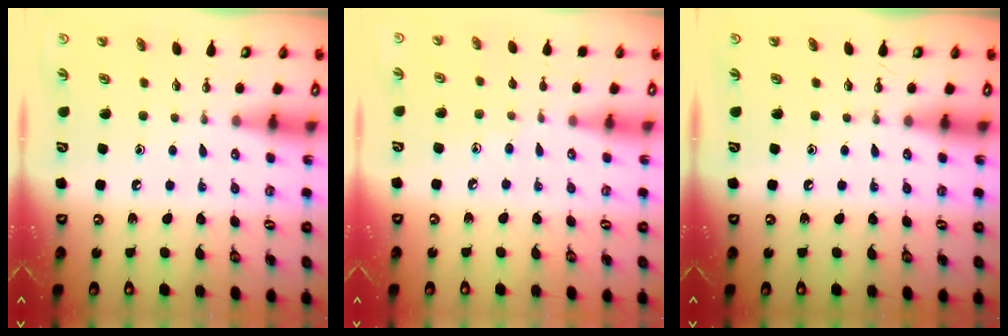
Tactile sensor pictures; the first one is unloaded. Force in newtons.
{"total": 6.2, "press": 6.2, "slide": 0.6}
{"total": 0.0}